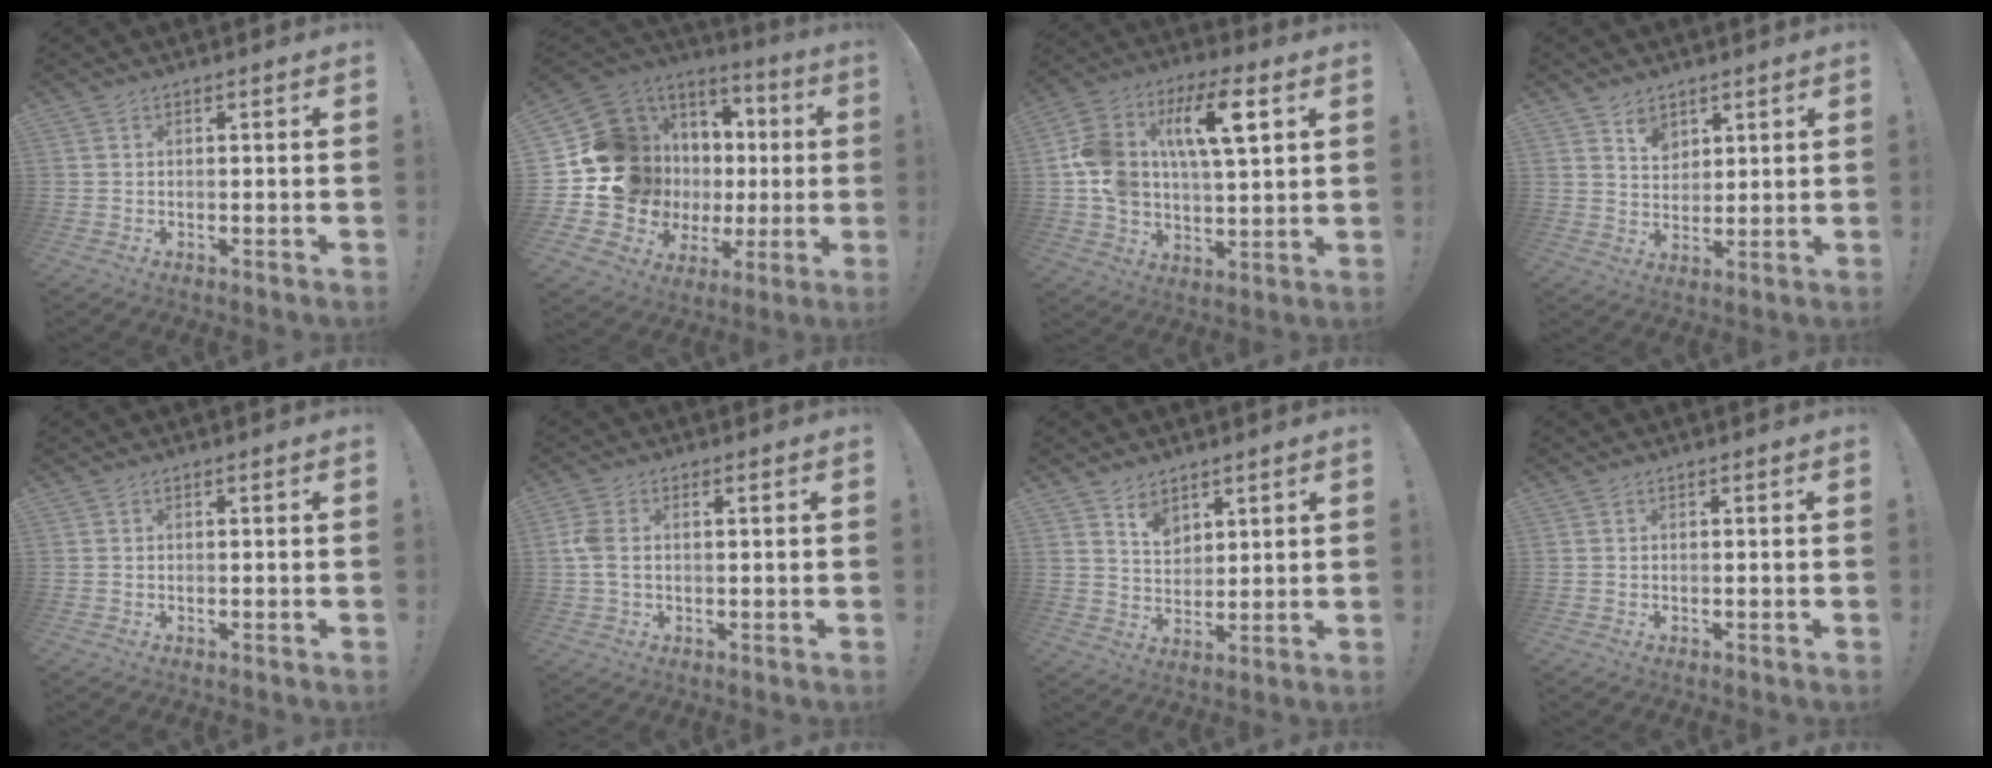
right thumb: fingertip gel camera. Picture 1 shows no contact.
{"total": 17.7, "force": [2.0, 15.4, 8.5], "torque": [-0.144, -0.039, 0.089]}
{"total": 16.8, "force": [5.7, 9.3, 12.8], "torque": [-0.236, -0.005, 0.094]}
{"total": 6.0, "force": [4.1, 4.1, 1.4], "torque": [-0.014, -0.029, 0.075]}
{"total": 0.0}
{"total": 4.4, "force": [0.4, 2.6, 3.5], "torque": [-0.087, 0.009, 0.007]}
{"total": 6.5, "force": [4.8, 4.2, 1.6], "torque": [-0.020, -0.036, 0.089]}
{"total": 0.0}